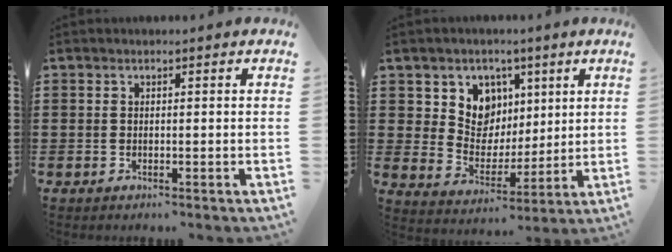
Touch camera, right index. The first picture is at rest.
{"total": 7.7, "force": [3.7, 6.6, 1.3], "torque": [-0.065, -0.015, 0.069]}